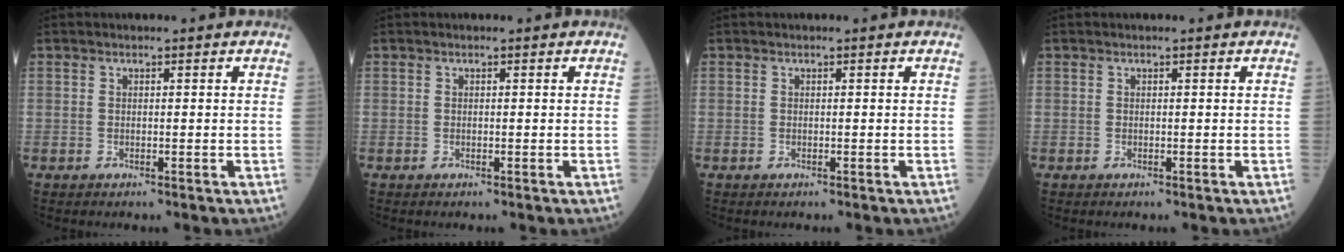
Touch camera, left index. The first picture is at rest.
{"total": 0.0}
{"total": 0.0}
{"total": 0.0}